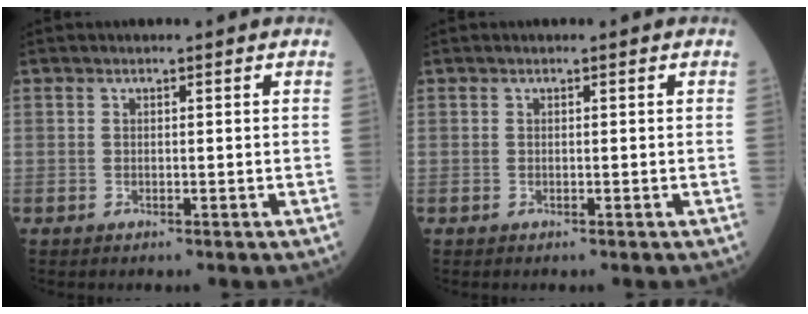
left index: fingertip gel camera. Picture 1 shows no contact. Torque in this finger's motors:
{"motor_torque": [-0.07, 0.07, 0.00, 0.00]}